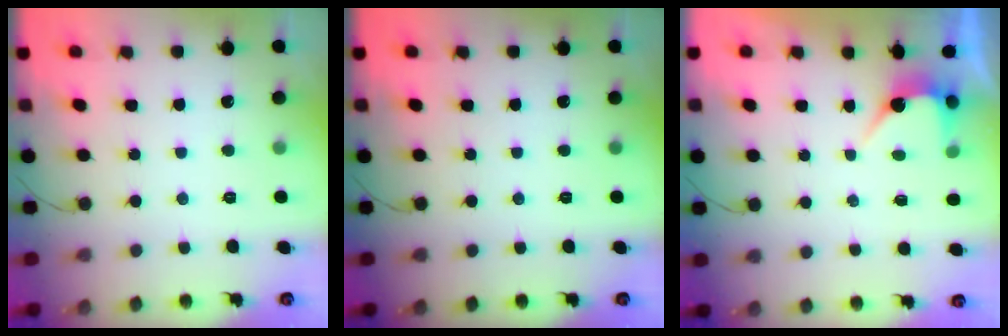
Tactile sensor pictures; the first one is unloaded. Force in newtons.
{"total": 0.0}
{"total": 4.2, "press": 4.2, "slide": 0.2}